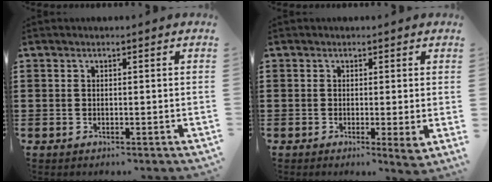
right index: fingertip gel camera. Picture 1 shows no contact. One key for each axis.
{"total": 1.6, "fx": -0.2, "fy": 0.1, "fz": 1.6, "tx": -0.031, "ty": -0.003, "tz": -0.002}